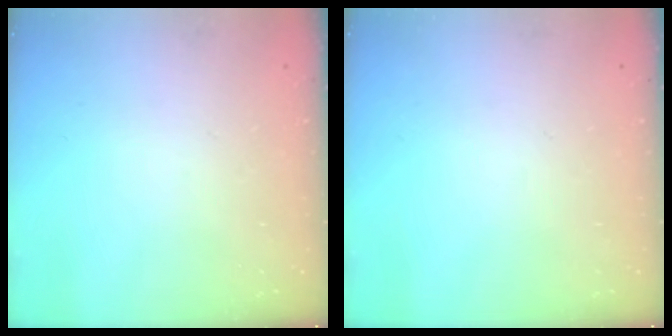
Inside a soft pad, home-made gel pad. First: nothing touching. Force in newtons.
{"total": 0.0}